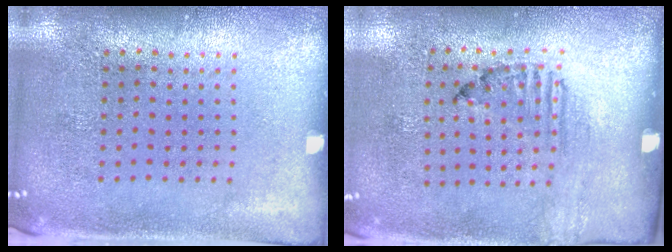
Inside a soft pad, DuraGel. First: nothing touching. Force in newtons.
{"total": 1.6, "press": 1.1, "slide": 1.2}